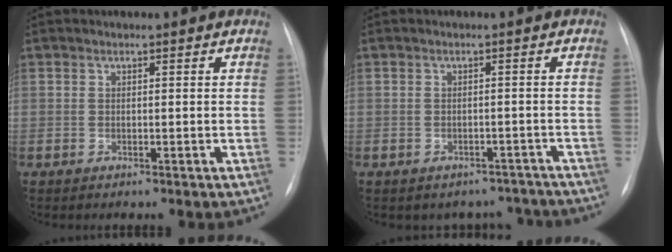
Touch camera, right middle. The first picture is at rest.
{"total": 6.1, "force": [-5.3, 2.9, -0.4], "torque": [0.023, 0.029, -0.056]}